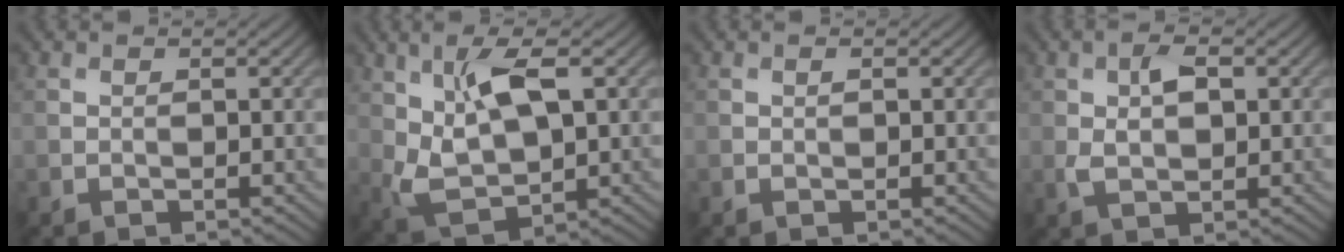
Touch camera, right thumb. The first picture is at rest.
{"total": 9.0, "force": [2.8, 4.2, 7.5], "torque": [-0.161, 0.001, 0.052]}
{"total": 0.6, "force": [0.1, 0.3, 0.5], "torque": [-0.008, 0.000, 0.002]}
{"total": 4.0, "force": [0.8, 2.3, 3.2], "torque": [-0.069, 0.001, 0.017]}